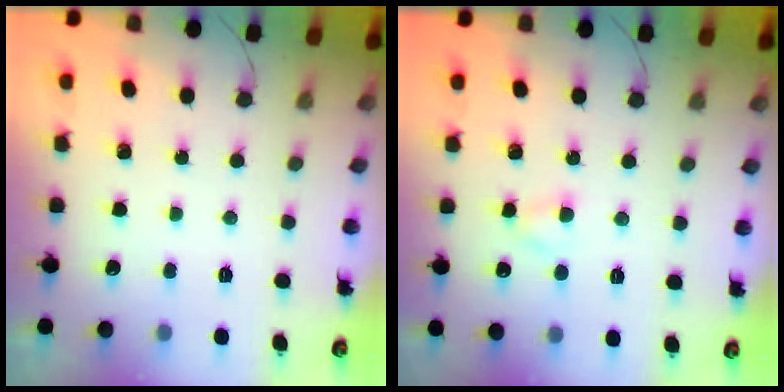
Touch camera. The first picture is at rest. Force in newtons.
{"total": 2.8, "press": 2.6, "slide": 1.0}